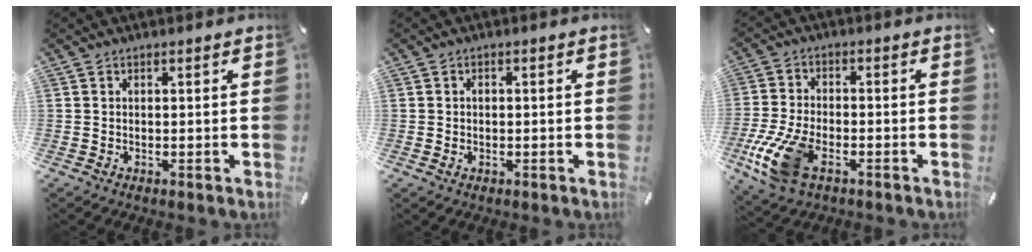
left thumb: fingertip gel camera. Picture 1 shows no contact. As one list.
[{"total": 1.5, "force": [-0.1, 1.1, 0.9], "torque": [-0.012, 0.002, -0.006]}, {"total": 13.3, "force": [-5.7, 6.9, 9.8], "torque": [-0.218, 0.006, -0.100]}]